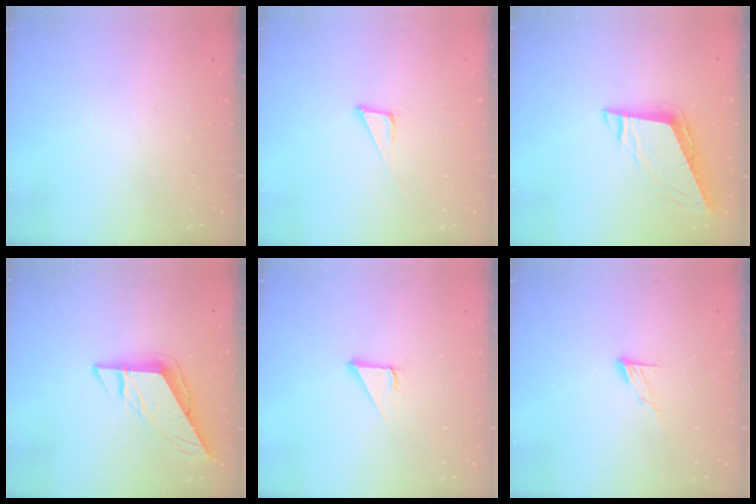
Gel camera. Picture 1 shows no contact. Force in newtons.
{"total": 3.8, "press": 3.7, "slide": 0.2}
{"total": 9.0, "press": 8.7, "slide": 2.5}
{"total": 8.8, "press": 8.7, "slide": 0.8}
{"total": 2.9, "press": 2.9, "slide": 0.1}
{"total": 6.1, "press": 6.1, "slide": 0.5}